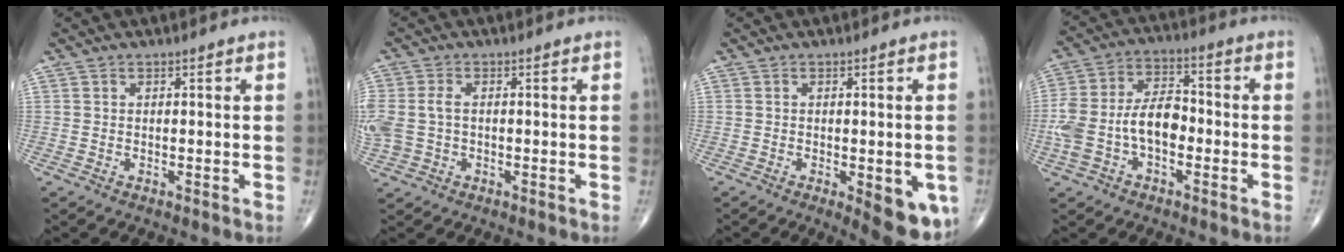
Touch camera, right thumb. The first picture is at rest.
{"total": 7.3, "force": [-0.3, 5.1, 5.3], "torque": [-0.147, 0.014, -0.002]}
{"total": 9.7, "force": [-3.0, 3.6, 8.5], "torque": [-0.088, -0.013, -0.032]}
{"total": 12.7, "force": [-2.7, 7.3, 10.1], "torque": [-0.207, 0.043, -0.055]}